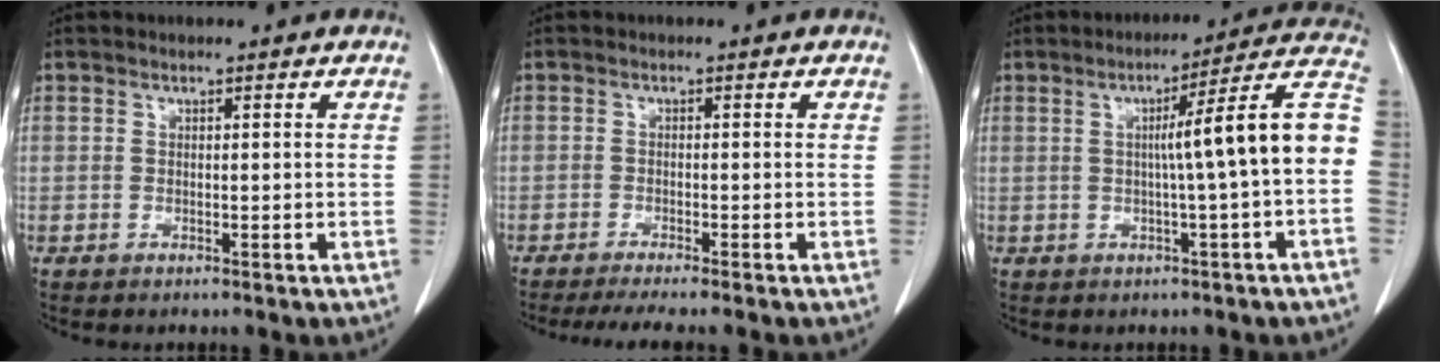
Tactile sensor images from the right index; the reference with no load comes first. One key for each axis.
{"total": 4.9, "fx": -4.2, "fy": -0.5, "fz": 2.6, "tx": -0.033, "ty": -0.011, "tz": -0.066}
{"total": 12.3, "fx": -0.3, "fy": -1.1, "fz": 12.3, "tx": -0.162, "ty": 0.030, "tz": -0.011}